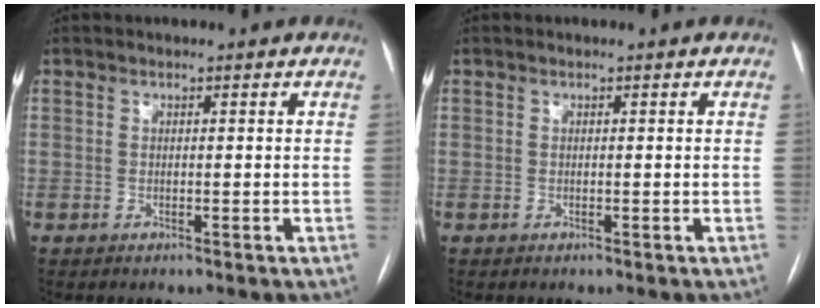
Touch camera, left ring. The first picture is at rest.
{"total": 0.0}